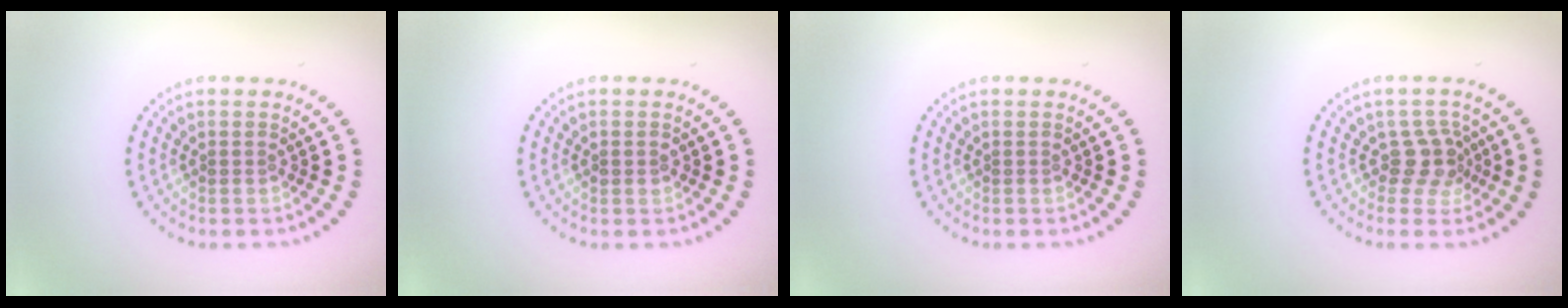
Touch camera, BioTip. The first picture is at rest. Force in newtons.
{"total": 0.9, "press": 0.9, "slide": 0.1}
{"total": 0.0}
{"total": 2.5, "press": 1.9, "slide": 1.7}